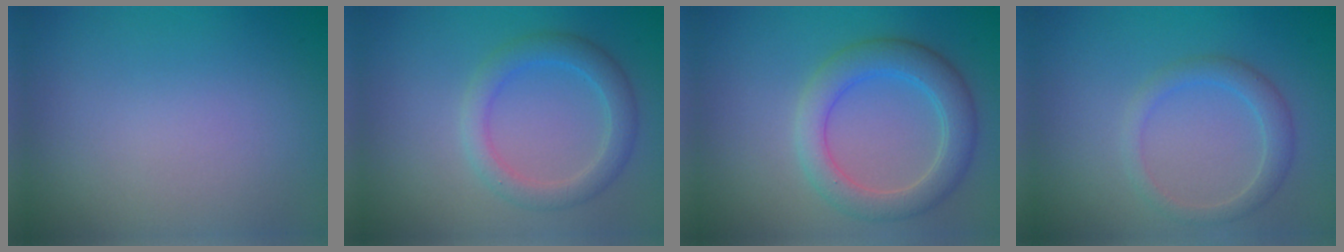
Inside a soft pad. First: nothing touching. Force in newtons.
{"total": 3.1, "press": 3.1, "slide": 0.0}
{"total": 4.7, "press": 4.7, "slide": 0.5}
{"total": 2.3, "press": 2.3, "slide": 0.1}